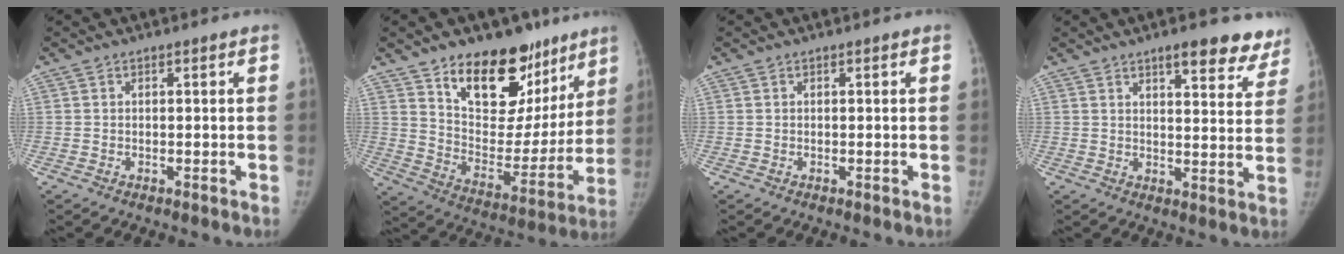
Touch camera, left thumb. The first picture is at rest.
{"total": 22.8, "force": [14.6, 12.7, 12.1], "torque": [-0.119, -0.079, 0.231]}
{"total": 0.0}
{"total": 13.3, "force": [9.6, 4.2, 8.2], "torque": [-0.060, -0.049, 0.122]}